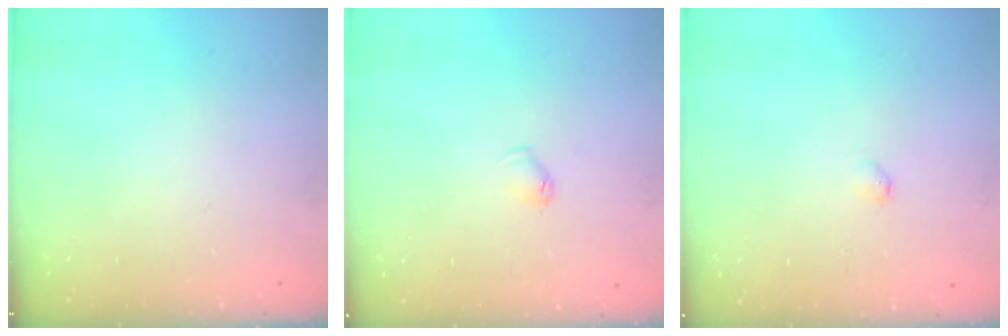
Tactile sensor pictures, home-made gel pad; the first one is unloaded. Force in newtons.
{"total": 3.8, "press": 3.7, "slide": 0.7}
{"total": 2.5, "press": 2.5, "slide": 0.4}